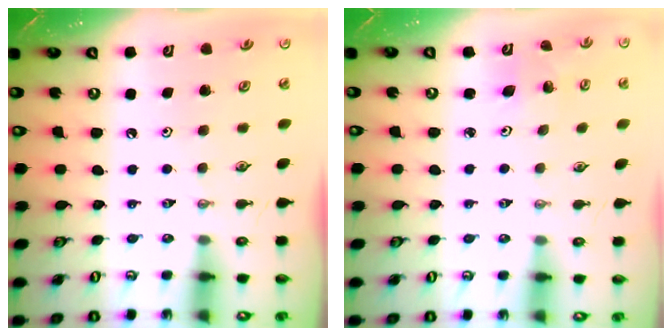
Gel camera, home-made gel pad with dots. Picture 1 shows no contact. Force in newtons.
{"total": 2.4, "press": 2.4, "slide": 0.1}